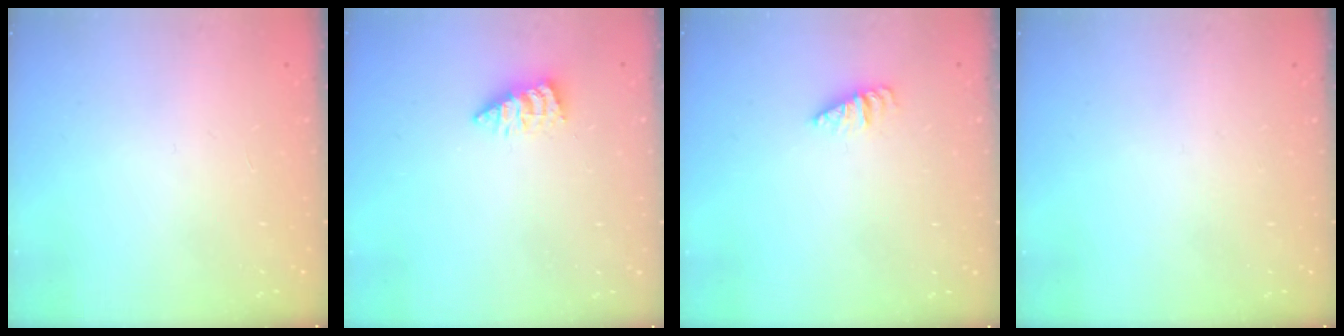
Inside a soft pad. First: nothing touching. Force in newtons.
{"total": 2.5, "press": 2.5, "slide": 0.1}
{"total": 2.1, "press": 2.1, "slide": 0.3}
{"total": 0.0}